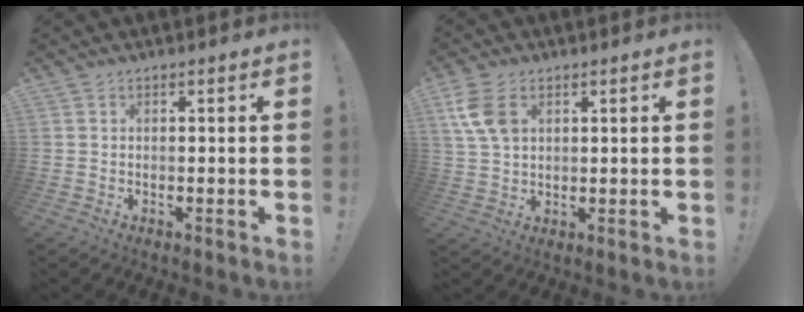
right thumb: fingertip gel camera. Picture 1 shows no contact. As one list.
[{"total": 8.8, "force": [3.1, 5.8, 5.8], "torque": [-0.118, 0.003, 0.063]}]